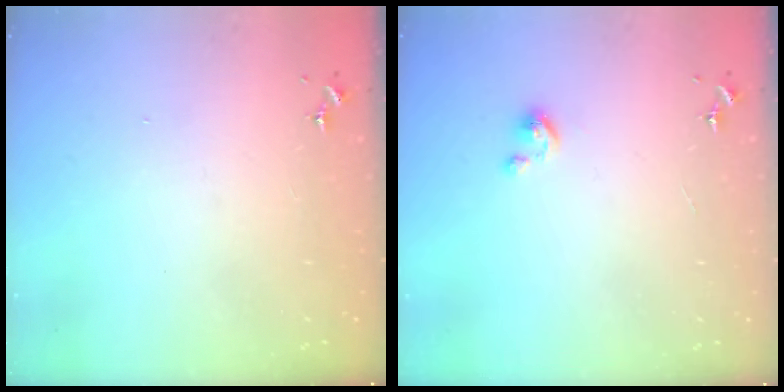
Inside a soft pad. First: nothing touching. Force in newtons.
{"total": 2.4, "press": 2.4, "slide": 0.2}